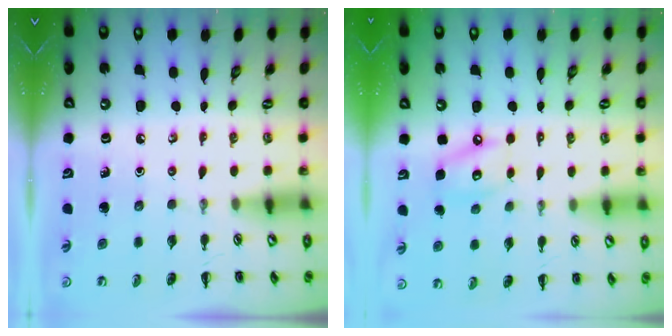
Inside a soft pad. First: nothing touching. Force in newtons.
{"total": 8.5, "press": 8.4, "slide": 1.4}